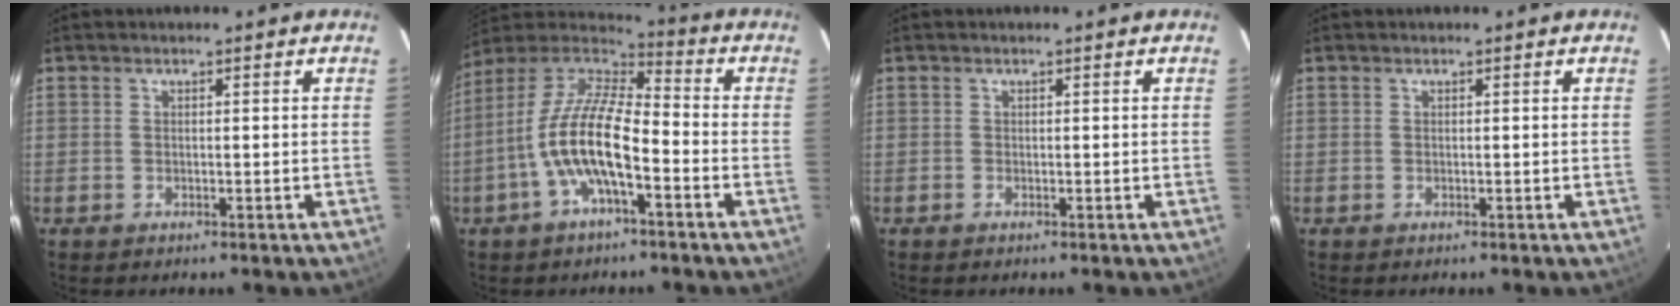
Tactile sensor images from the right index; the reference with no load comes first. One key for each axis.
{"total": 13.9, "fx": -4.7, "fy": 4.5, "fz": 12.3, "tx": -0.246, "ty": 0.002, "tz": -0.096}
{"total": 0.0}
{"total": 0.0}